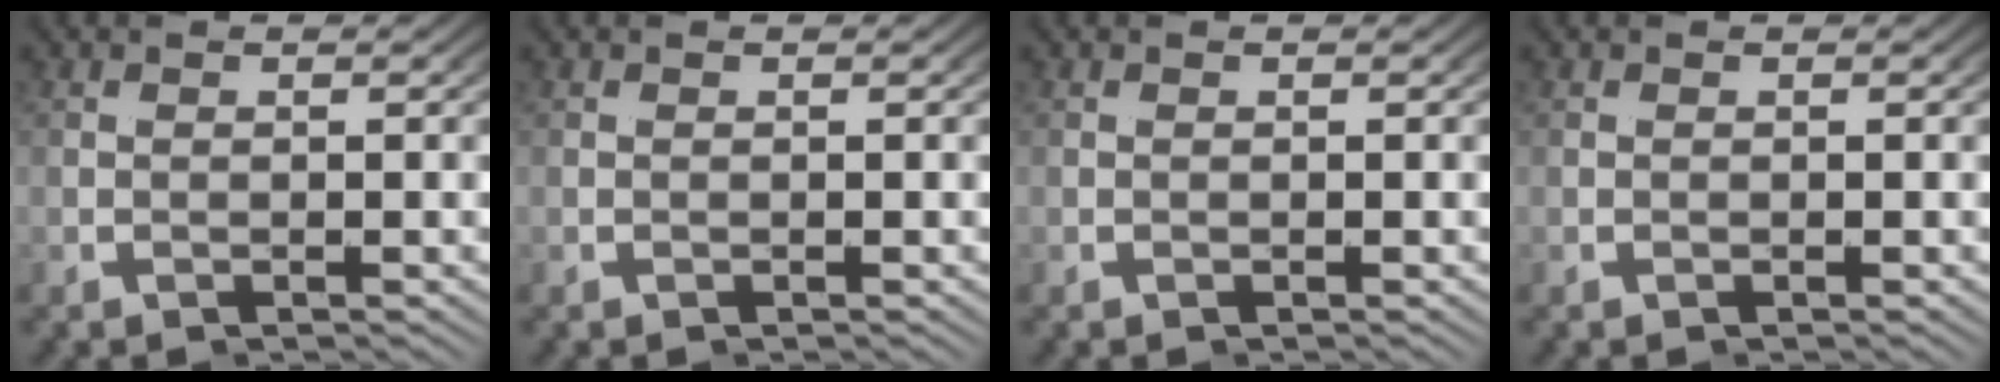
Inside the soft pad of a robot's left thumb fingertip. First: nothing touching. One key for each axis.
{"total": 0.0}
{"total": 0.0}
{"total": 0.0}